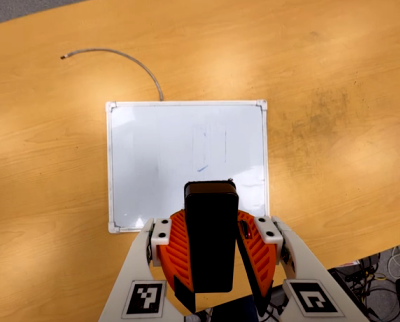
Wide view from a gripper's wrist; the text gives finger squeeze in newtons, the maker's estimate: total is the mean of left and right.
{"total": 8.3, "left": 8.3, "right": 8.3}